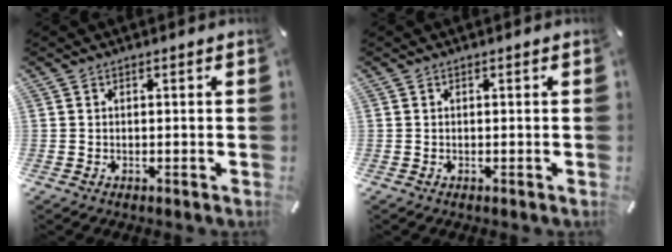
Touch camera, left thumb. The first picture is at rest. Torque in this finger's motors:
{"motor_torque": [0.00, 0.00, -0.01, 0.05, 0.00]}